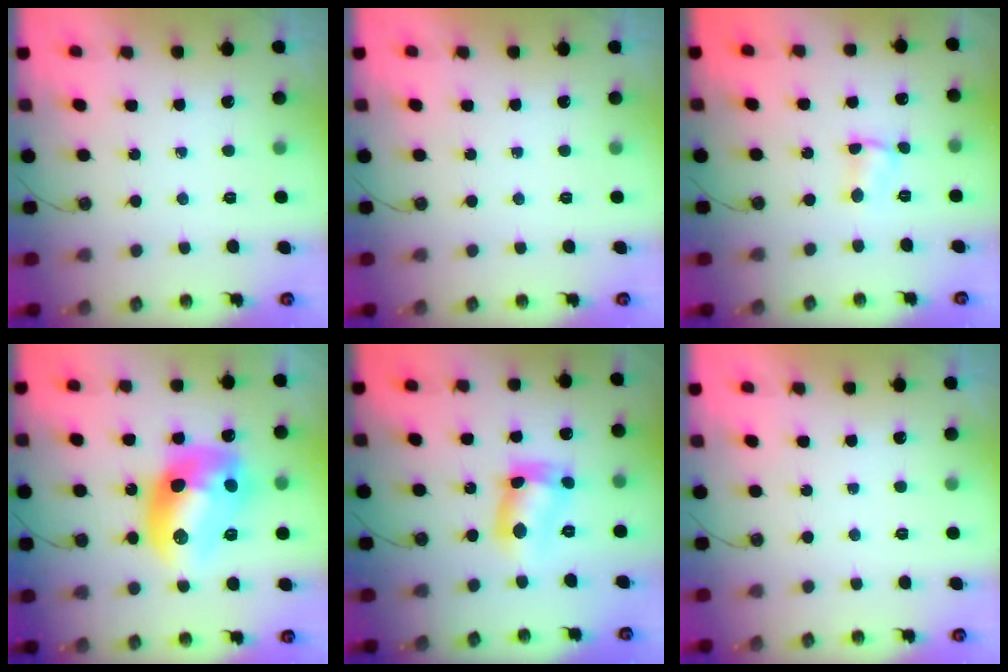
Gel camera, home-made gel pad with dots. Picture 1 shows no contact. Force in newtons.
{"total": 0.0}
{"total": 2.3, "press": 2.3, "slide": 0.3}
{"total": 17.1, "press": 17.1, "slide": 1.2}
{"total": 12.2, "press": 12.2, "slide": 0.8}
{"total": 0.0}